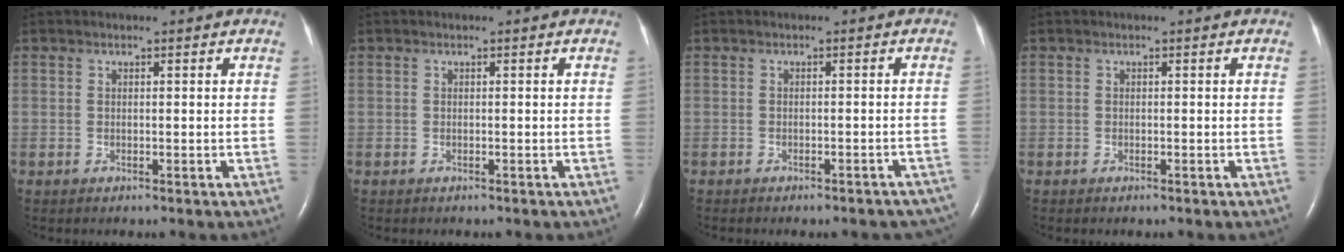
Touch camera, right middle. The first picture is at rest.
{"total": 0.0}
{"total": 9.2, "force": [-8.3, 2.6, 3.1], "torque": [-0.029, 0.000, -0.080]}
{"total": 0.0}